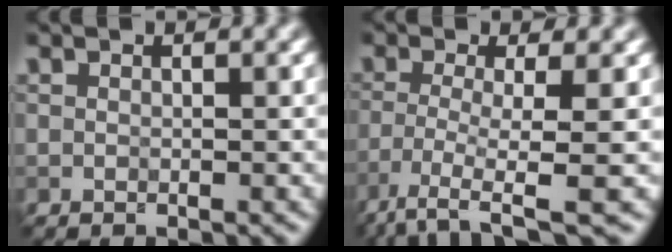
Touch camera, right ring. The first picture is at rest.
{"total": 5.0, "force": [-2.8, 0.8, 4.1], "torque": [-0.082, -0.009, -0.061]}